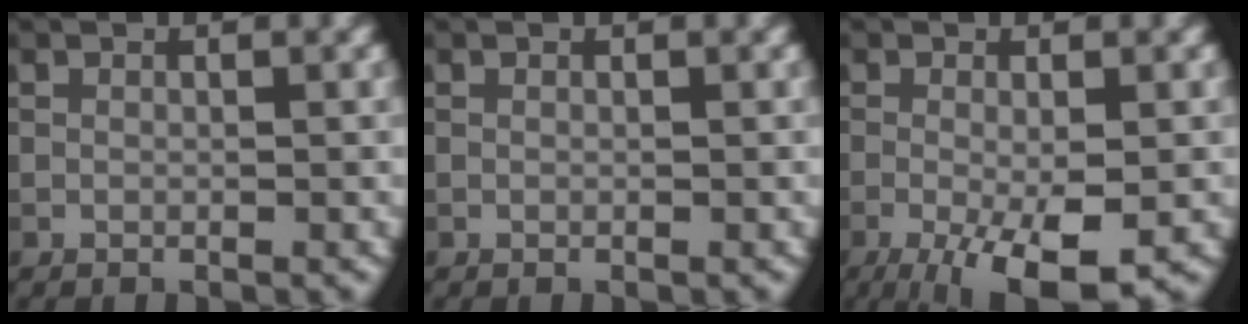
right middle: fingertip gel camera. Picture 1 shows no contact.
{"total": 0.0}
{"total": 6.9, "force": [-2.9, 2.0, 5.9], "torque": [-0.104, -0.011, -0.044]}